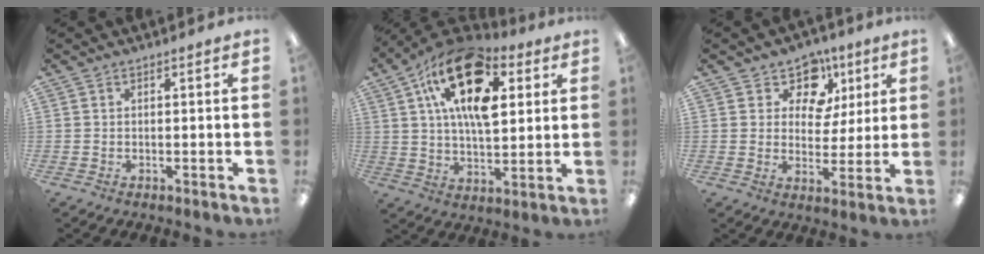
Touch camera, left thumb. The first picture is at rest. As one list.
[{"total": 20.1, "force": [9.2, 10.6, 14.5], "torque": [-0.237, -0.027, 0.155]}, {"total": 11.3, "force": [6.0, 8.3, 4.8], "torque": [-0.073, -0.029, 0.110]}]